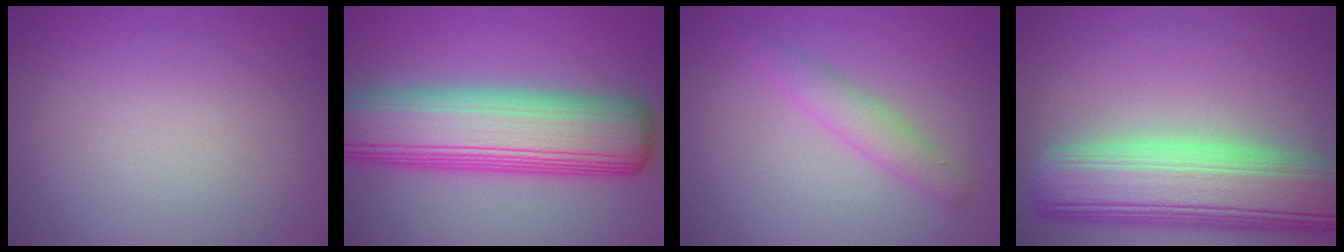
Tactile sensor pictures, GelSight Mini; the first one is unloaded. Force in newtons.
{"total": 11.2, "press": 11.2, "slide": 0.4}
{"total": 2.1, "press": 2.1, "slide": 0.2}
{"total": 11.1, "press": 11.0, "slide": 1.1}